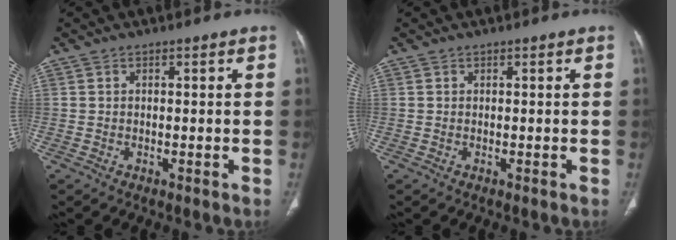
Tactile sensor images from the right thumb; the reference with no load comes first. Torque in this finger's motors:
{"motor_torque": [0.00, 0.00, -0.07, 0.07, 0.01]}